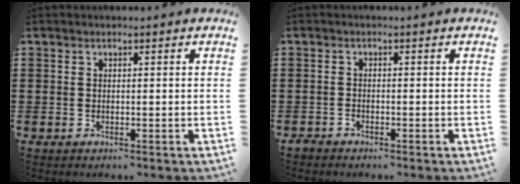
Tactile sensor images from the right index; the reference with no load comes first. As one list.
[{"total": 1.1, "force": [-1.1, 0.3, 0.1], "torque": [-0.004, -0.001, -0.023]}]